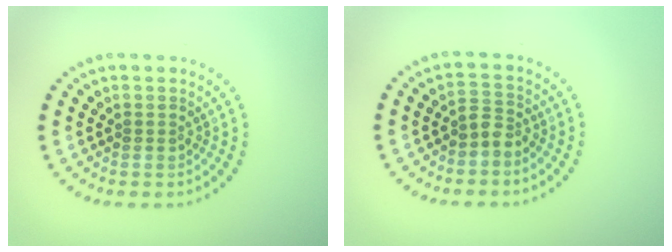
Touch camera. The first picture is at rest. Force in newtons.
{"total": 1.7, "press": 1.3, "slide": 1.1}